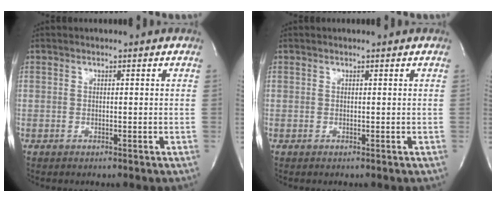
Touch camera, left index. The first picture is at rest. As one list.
[{"total": 0.5, "force": [0.5, 0.0, 0.2], "torque": [-0.003, 0.002, 0.007]}]